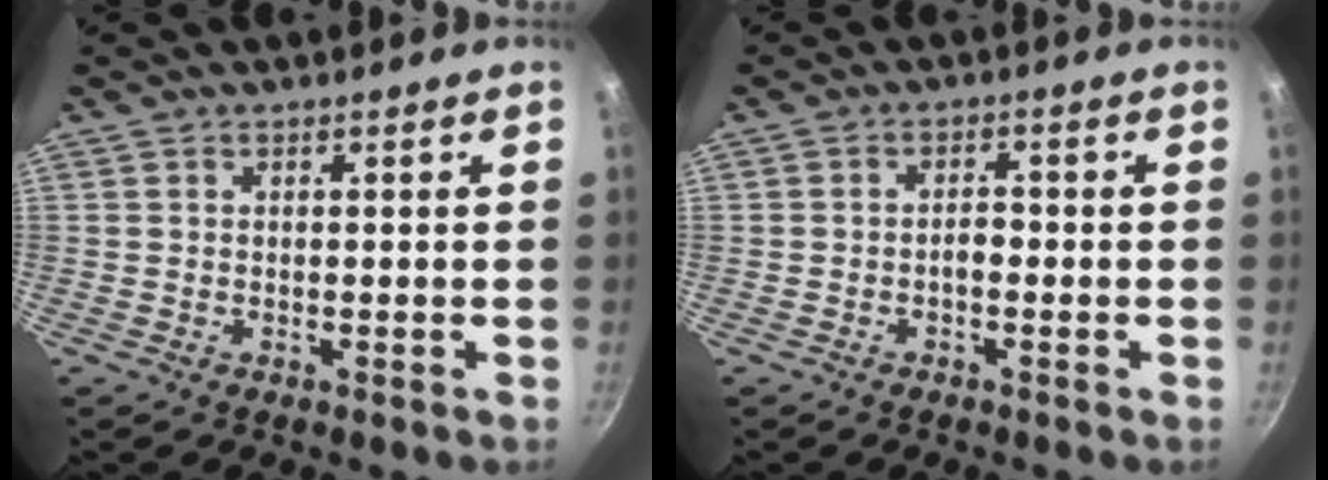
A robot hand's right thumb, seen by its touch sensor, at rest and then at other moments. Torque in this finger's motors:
{"motor_torque": [-0.25, 0.00, 0.24, 0.24, 0.01]}